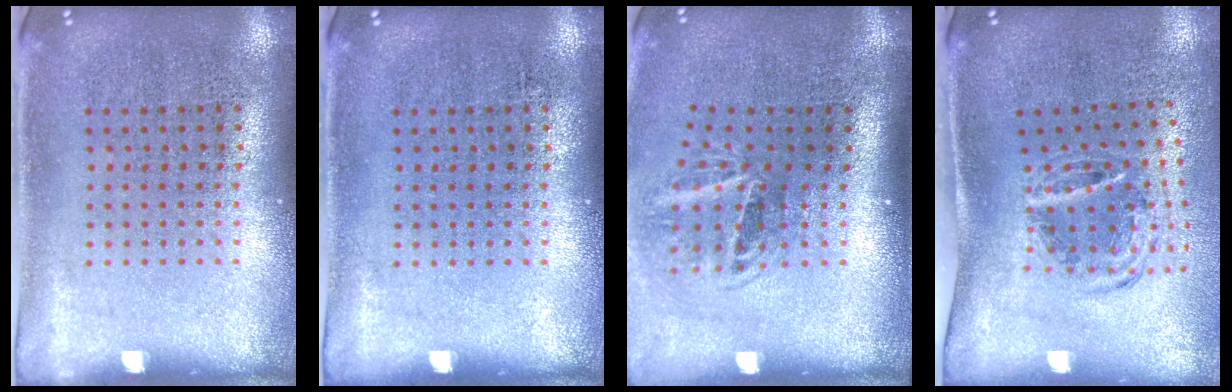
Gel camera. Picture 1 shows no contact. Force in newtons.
{"total": 0.0}
{"total": 2.0, "press": 1.3, "slide": 1.6}
{"total": 1.2, "press": 1.0, "slide": 0.5}